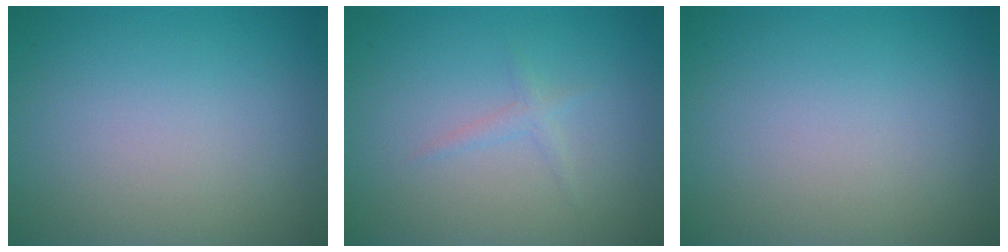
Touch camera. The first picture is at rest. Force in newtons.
{"total": 0.9, "press": 0.9, "slide": 0.0}
{"total": 0.0}